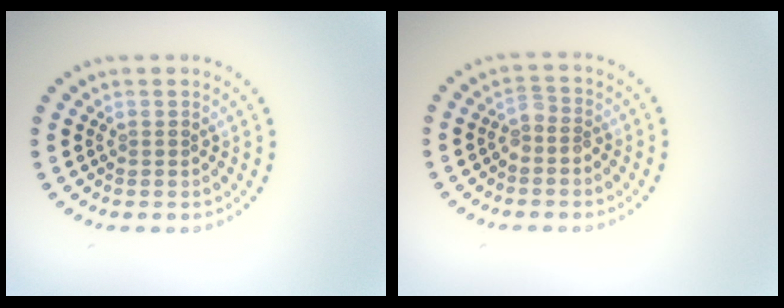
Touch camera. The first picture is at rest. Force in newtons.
{"total": 1.5, "press": 1.3, "slide": 0.8}